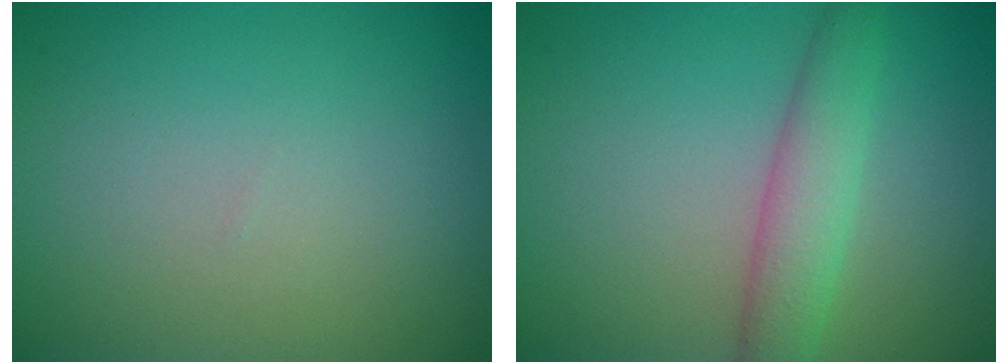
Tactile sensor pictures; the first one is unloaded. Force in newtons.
{"total": 3.5, "press": 3.5, "slide": 0.1}